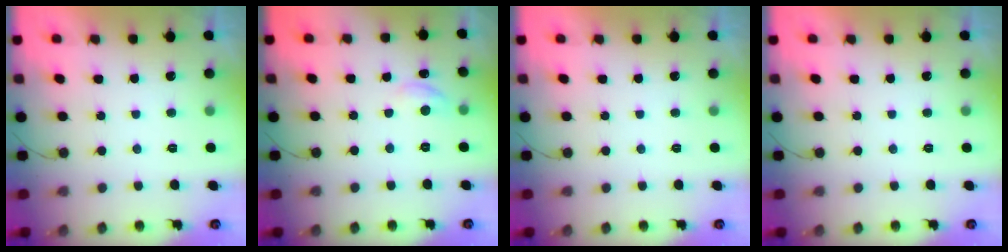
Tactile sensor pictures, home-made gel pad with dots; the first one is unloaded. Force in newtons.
{"total": 5.8, "press": 5.8, "slide": 0.3}
{"total": 0.0}
{"total": 0.0}